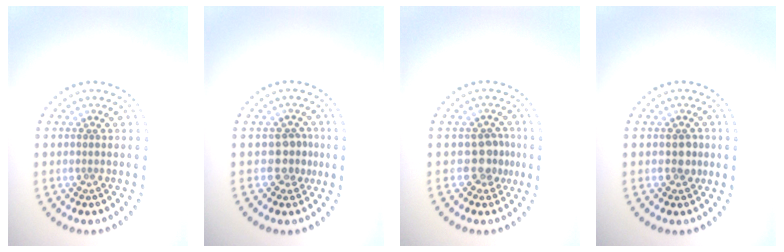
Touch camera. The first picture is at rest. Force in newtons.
{"total": 2.3, "press": 1.9, "slide": 1.2}
{"total": 2.3, "press": 1.9, "slide": 1.4}
{"total": 1.4, "press": 1.3, "slide": 0.4}